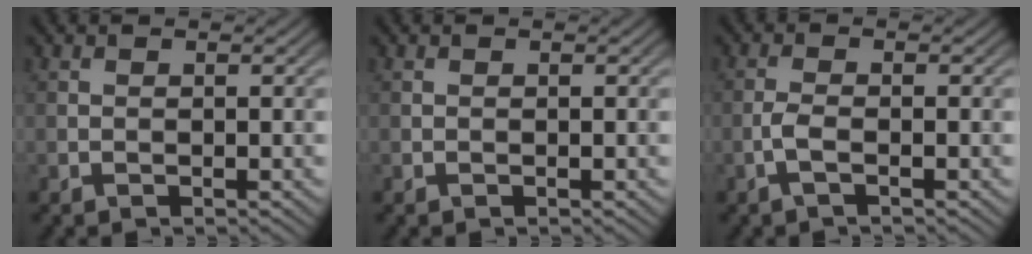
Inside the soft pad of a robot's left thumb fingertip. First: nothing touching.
{"total": 0.0}
{"total": 1.9, "force": [-0.9, 0.5, 1.6], "torque": [-0.039, 0.005, -0.026]}